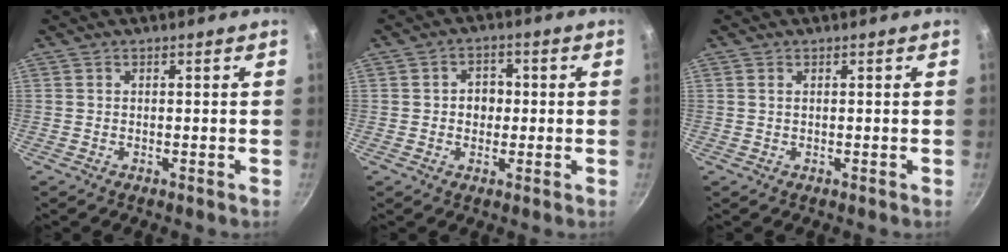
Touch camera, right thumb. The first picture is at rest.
{"total": 4.5, "force": [0.1, 3.7, 2.5], "torque": [-0.011, 0.006, -0.003]}
{"total": 0.6, "force": [0.3, 0.3, 0.4], "torque": [-0.009, 0.001, 0.004]}